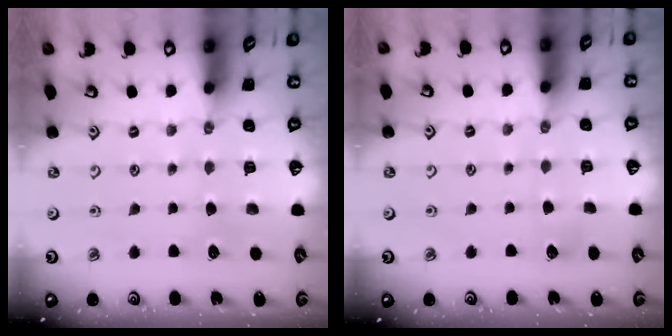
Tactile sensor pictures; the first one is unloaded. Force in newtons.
{"total": 1.8, "press": 1.8, "slide": 0.2}